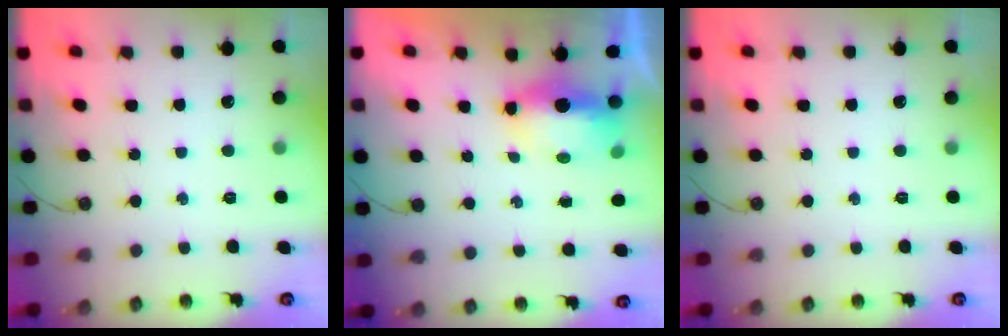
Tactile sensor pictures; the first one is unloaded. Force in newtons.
{"total": 6.9, "press": 6.7, "slide": 1.8}
{"total": 0.0}